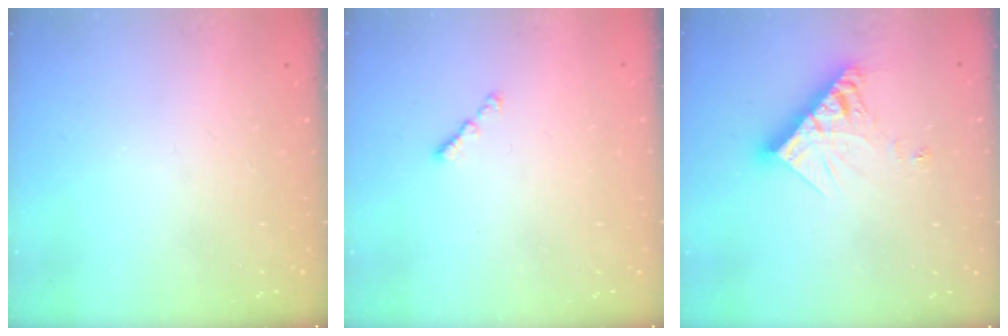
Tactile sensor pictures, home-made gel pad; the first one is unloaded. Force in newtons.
{"total": 1.1, "press": 1.0, "slide": 0.4}
{"total": 11.4, "press": 11.3, "slide": 1.2}